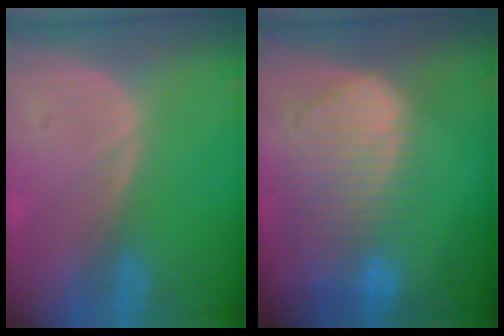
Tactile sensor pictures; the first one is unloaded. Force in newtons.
{"total": 10.6, "press": 9.1, "slide": 5.4}